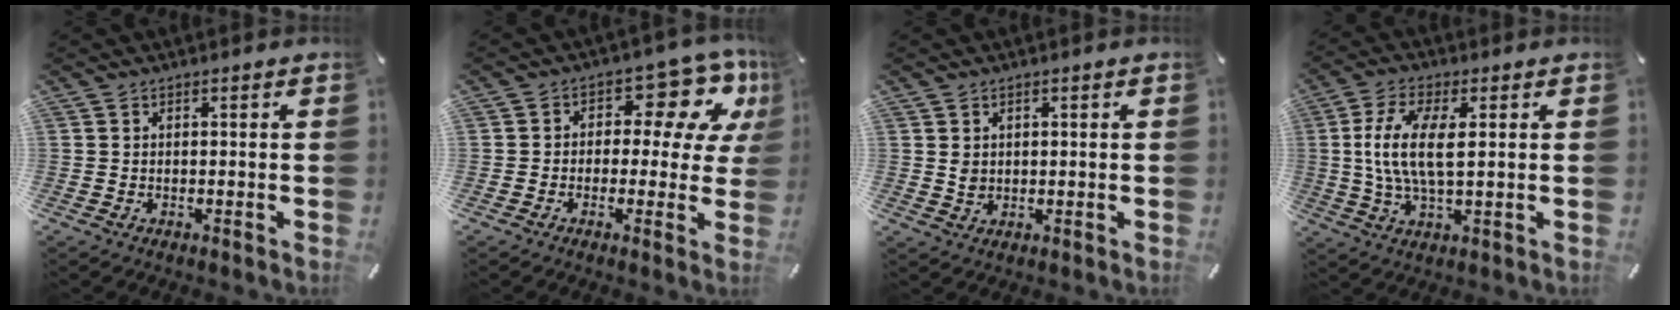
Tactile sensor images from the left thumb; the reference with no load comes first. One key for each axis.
{"total": 11.6, "fx": 4.7, "fy": 6.9, "fz": 8.0, "tx": -0.105, "ty": -0.027, "tz": 0.080}
{"total": 2.2, "fx": 0.6, "fy": 1.9, "fz": 0.9, "tx": -0.013, "ty": 0.000, "tz": 0.009}
{"total": 11.1, "fx": 1.6, "fy": 4.5, "fz": 10.0, "tx": -0.220, "ty": -0.005, "tz": 0.022}